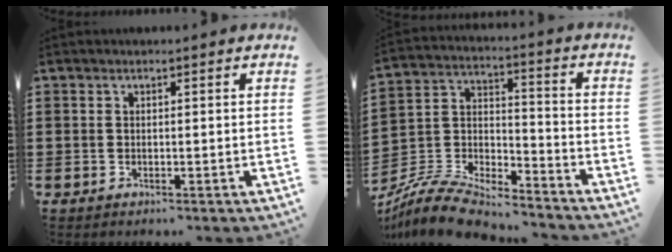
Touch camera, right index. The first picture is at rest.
{"total": 8.6, "force": [-8.1, 1.7, 2.0], "torque": [-0.052, 0.007, -0.164]}